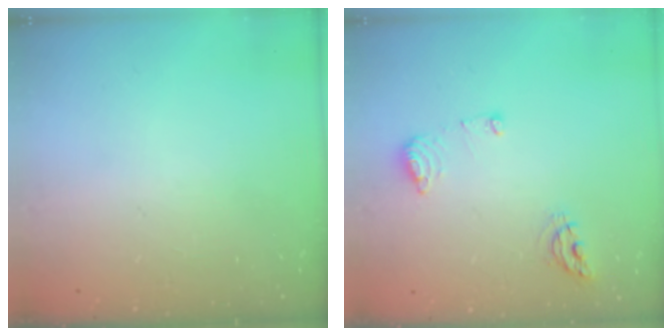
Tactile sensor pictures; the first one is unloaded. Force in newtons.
{"total": 8.1, "press": 8.1, "slide": 0.9}